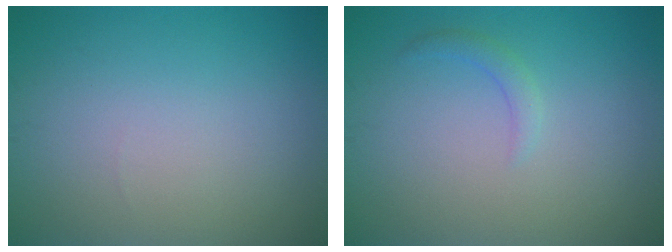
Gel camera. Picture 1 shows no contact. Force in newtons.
{"total": 1.1, "press": 1.1, "slide": 0.1}